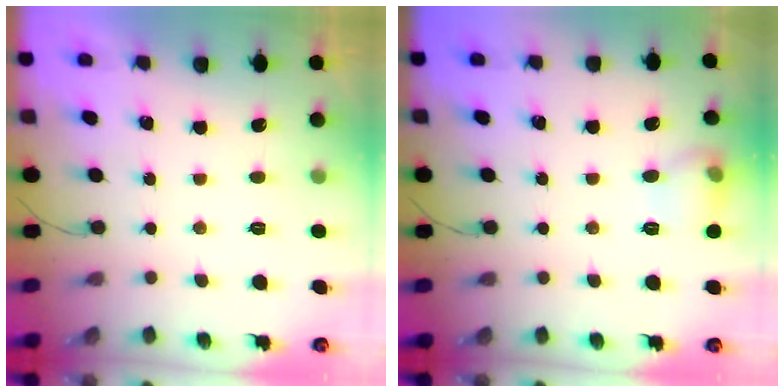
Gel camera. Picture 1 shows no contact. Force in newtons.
{"total": 8.3, "press": 8.2, "slide": 1.0}